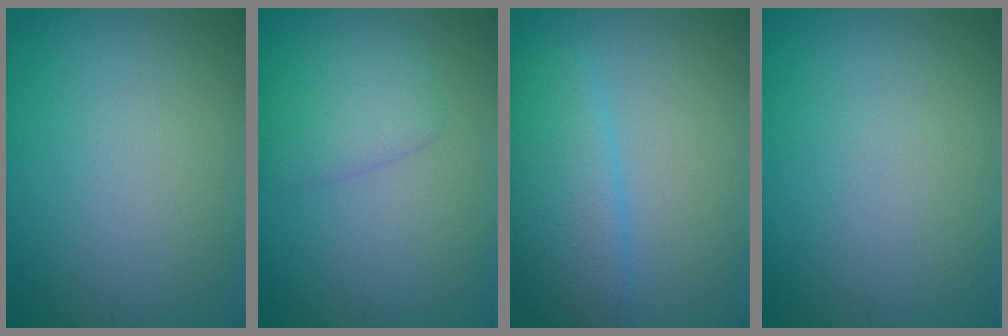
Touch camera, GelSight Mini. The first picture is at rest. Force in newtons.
{"total": 2.6, "press": 2.6, "slide": 0.1}
{"total": 4.3, "press": 4.3, "slide": 0.1}
{"total": 0.0}